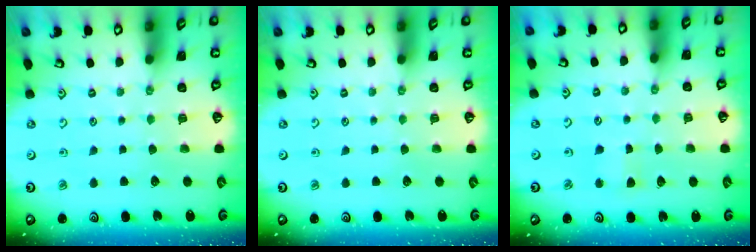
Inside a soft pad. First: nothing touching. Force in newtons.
{"total": 0.0}
{"total": 3.1, "press": 3.1, "slide": 0.3}